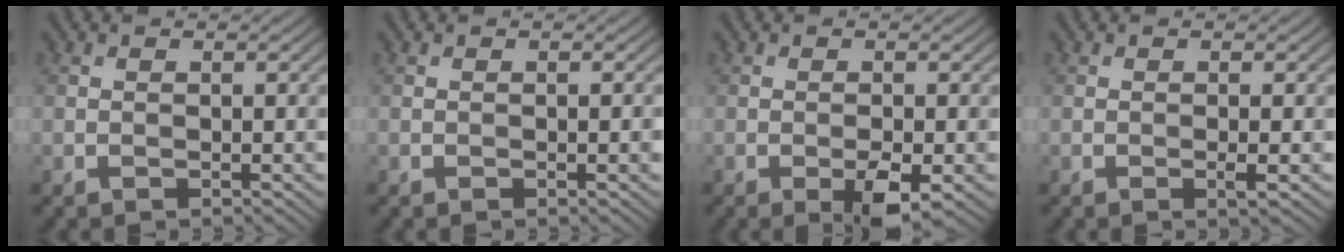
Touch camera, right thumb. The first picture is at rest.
{"total": 0.8, "force": [-0.1, 0.1, 0.8], "torque": [-0.010, 0.000, 0.000]}
{"total": 3.6, "force": [-1.5, 1.1, 3.0], "torque": [-0.050, 0.000, -0.025]}
{"total": 1.2, "force": [-0.3, 0.0, 1.1], "torque": [-0.024, -0.001, -0.008]}